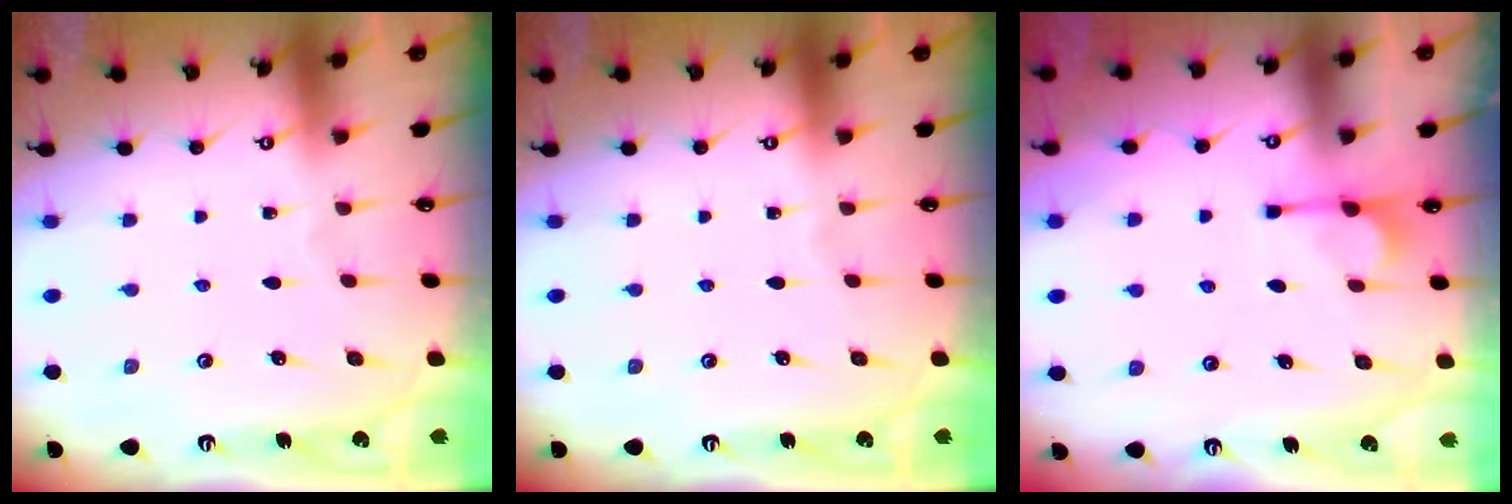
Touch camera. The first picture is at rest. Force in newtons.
{"total": 0.0}
{"total": 0.8, "press": 0.1, "slide": 0.8}